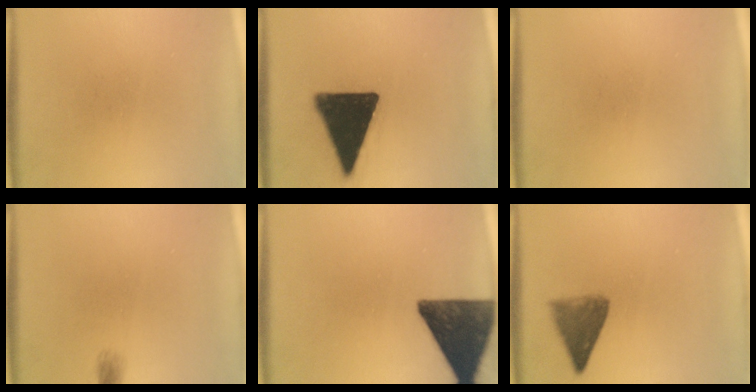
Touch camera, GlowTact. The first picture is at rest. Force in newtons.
{"total": 19.1}
{"total": 0.0}
{"total": 1.4}
{"total": 14.1}
{"total": 5.4}